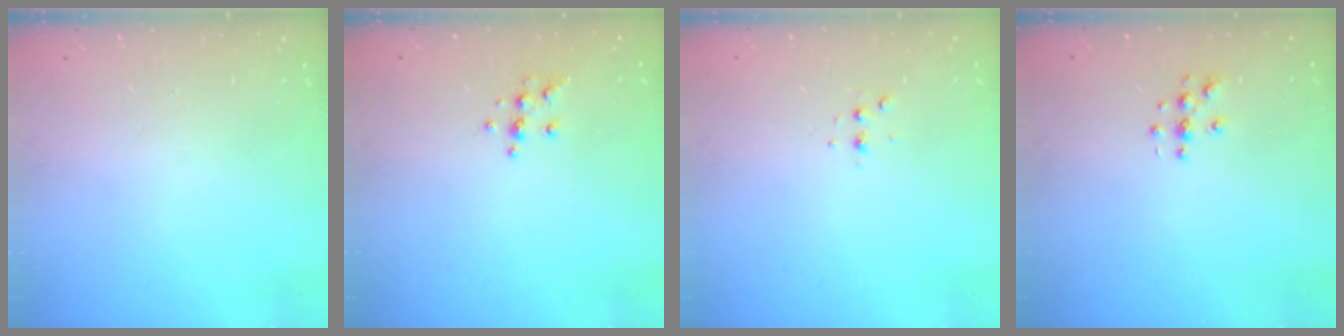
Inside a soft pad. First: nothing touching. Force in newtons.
{"total": 5.7, "press": 5.6, "slide": 1.1}
{"total": 2.8, "press": 2.8, "slide": 0.7}
{"total": 4.6, "press": 4.6, "slide": 0.4}